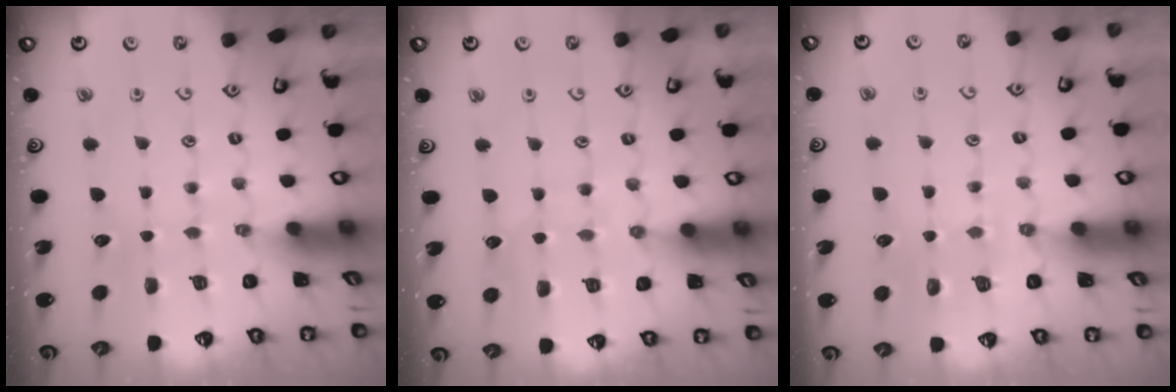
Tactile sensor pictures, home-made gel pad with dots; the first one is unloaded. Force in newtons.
{"total": 6.2, "press": 6.2, "slide": 0.3}
{"total": 3.0, "press": 2.6, "slide": 1.5}